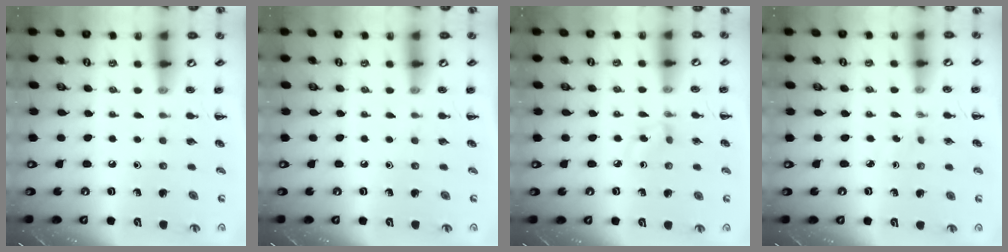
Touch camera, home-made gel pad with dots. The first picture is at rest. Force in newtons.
{"total": 0.0}
{"total": 2.9, "press": 2.7, "slide": 1.2}
{"total": 1.3, "press": 1.2, "slide": 0.6}